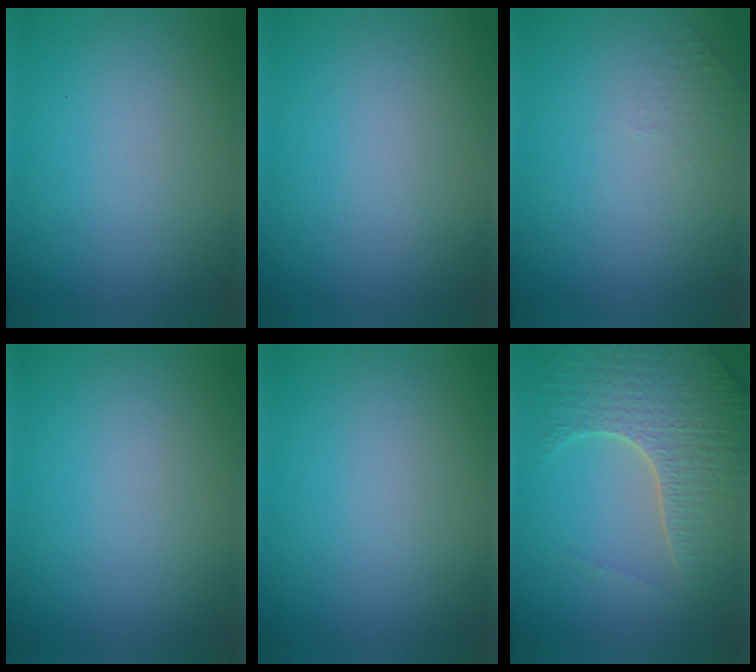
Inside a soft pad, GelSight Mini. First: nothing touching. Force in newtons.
{"total": 0.0}
{"total": 0.5, "press": 0.4, "slide": 0.4}
{"total": 0.0}
{"total": 0.0}
{"total": 5.8, "press": 4.7, "slide": 3.3}